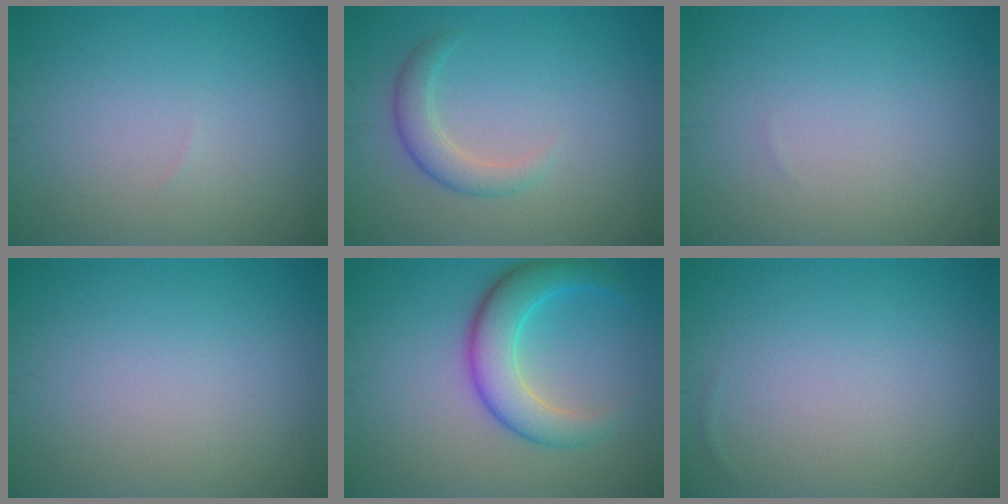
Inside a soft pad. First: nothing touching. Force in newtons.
{"total": 2.4, "press": 2.4, "slide": 0.1}
{"total": 0.0}
{"total": 0.0}
{"total": 5.6, "press": 5.6, "slide": 0.3}
{"total": 0.0}